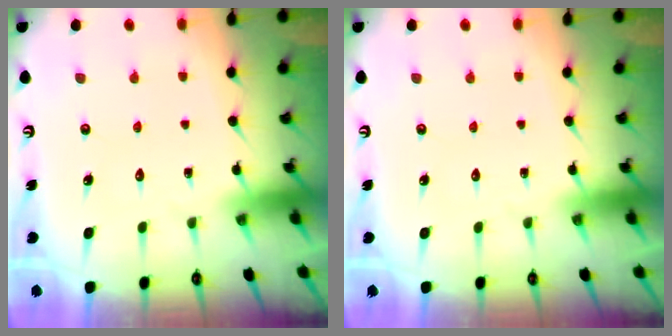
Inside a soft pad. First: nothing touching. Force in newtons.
{"total": 0.0}